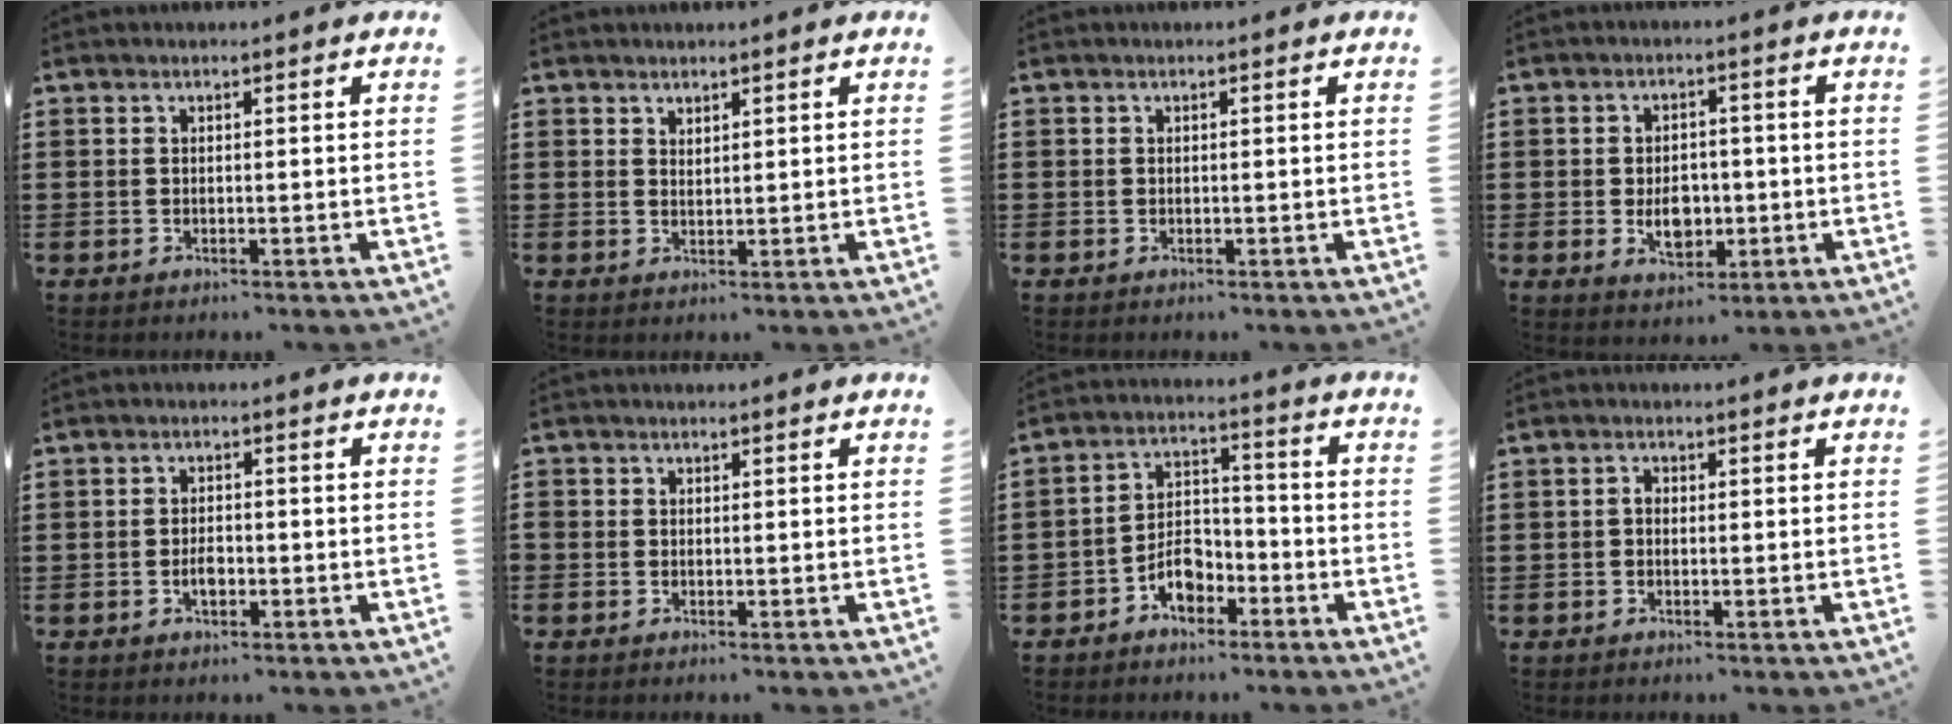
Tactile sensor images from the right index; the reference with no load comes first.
{"total": 1.3, "force": [1.2, 0.4, 0.0], "torque": [-0.002, 0.002, 0.024]}
{"total": 0.0}
{"total": 5.1, "force": [-0.9, 3.6, 3.6], "torque": [-0.047, -0.004, -0.020]}
{"total": 2.4, "force": [-0.8, 1.2, 1.8], "torque": [-0.037, 0.000, -0.014]}
{"total": 0.7, "force": [-0.3, 0.6, 0.2], "torque": [-0.004, 0.001, -0.006]}
{"total": 5.9, "force": [-3.6, 3.5, 3.0], "torque": [-0.059, 0.015, -0.068]}
{"total": 1.2, "force": [-0.4, 0.7, 0.9], "torque": [-0.019, 0.000, -0.007]}